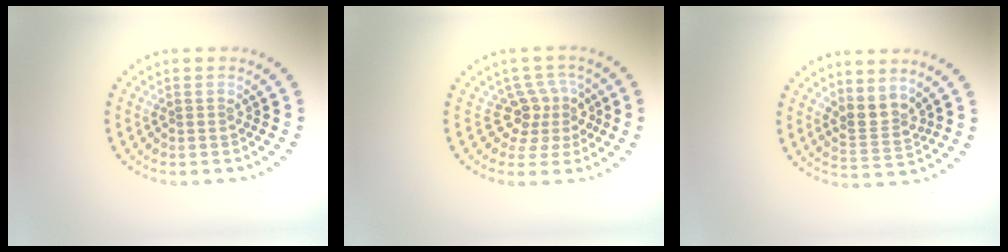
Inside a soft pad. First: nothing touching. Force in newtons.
{"total": 3.1, "press": 2.3, "slide": 2.1}
{"total": 2.6, "press": 2.0, "slide": 1.6}